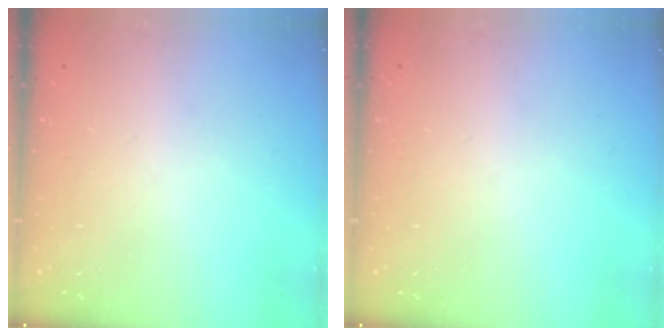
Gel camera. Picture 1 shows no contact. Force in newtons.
{"total": 0.0}